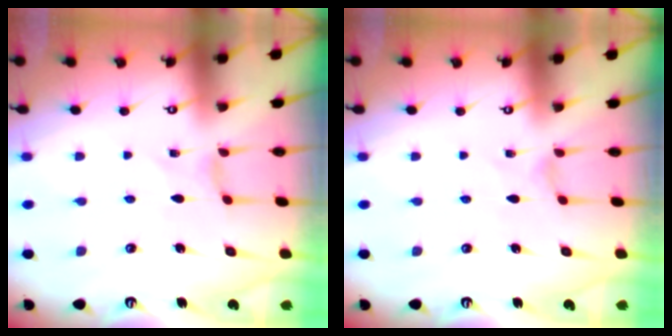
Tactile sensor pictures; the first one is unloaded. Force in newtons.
{"total": 0.0}